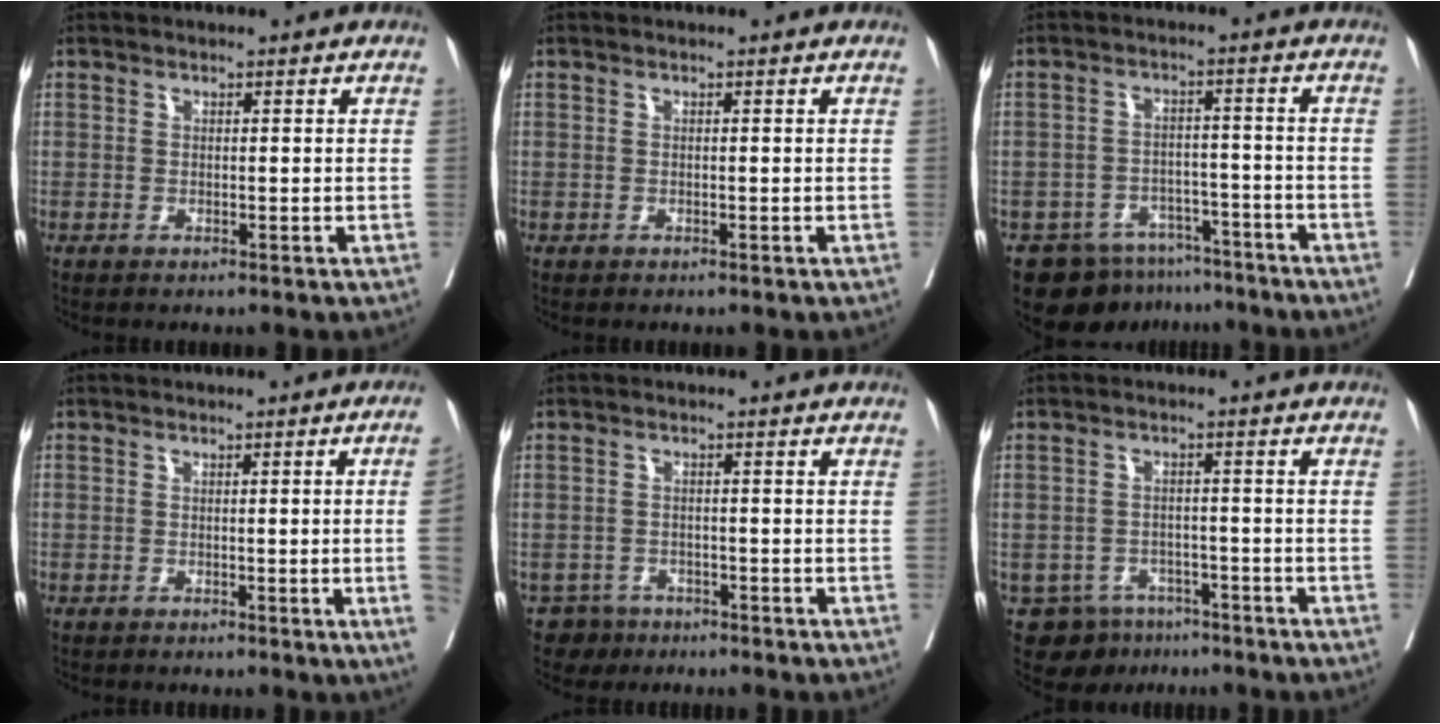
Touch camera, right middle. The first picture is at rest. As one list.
[{"total": 0.0}, {"total": 9.2, "force": [-7.3, 5.2, 2.0], "torque": [-0.023, 0.015, -0.104]}, {"total": 4.3, "force": [-0.7, -1.5, 4.0], "torque": [-0.042, -0.008, -0.011]}, {"total": 3.3, "force": [-2.3, 2.3, -0.5], "torque": [0.009, 0.006, -0.037]}, {"total": 6.7, "force": [-4.6, 4.8, 1.3], "torque": [-0.015, 0.006, -0.060]}]